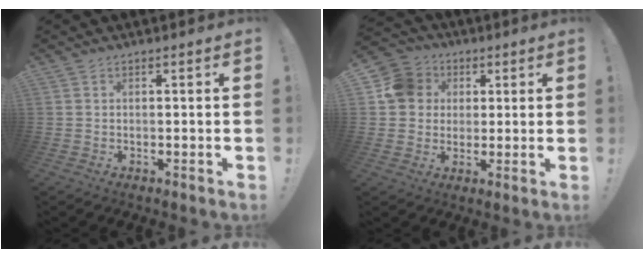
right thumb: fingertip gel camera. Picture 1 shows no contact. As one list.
[{"total": 11.6, "force": [2.3, 10.6, 4.1], "torque": [-0.052, 0.004, 0.049]}]